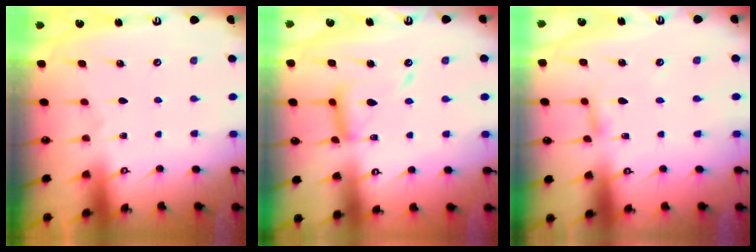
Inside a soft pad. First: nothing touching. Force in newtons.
{"total": 13.0, "press": 12.9, "slide": 1.1}
{"total": 2.8, "press": 2.8, "slide": 0.2}